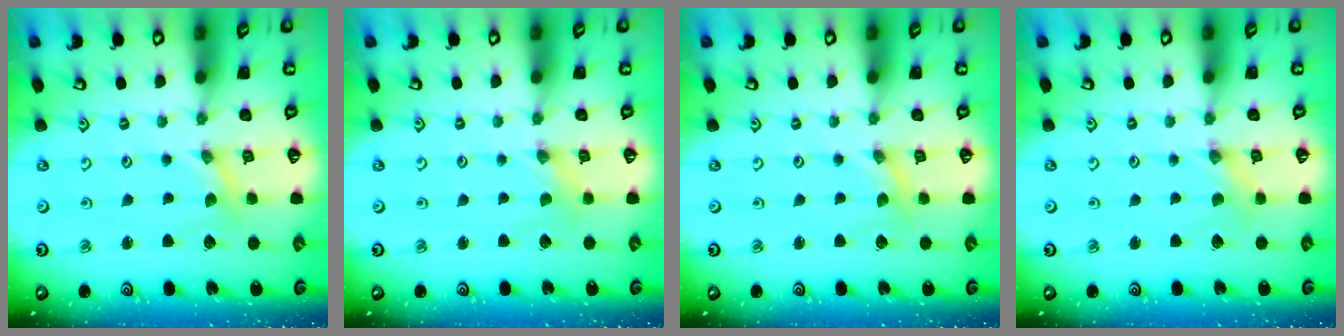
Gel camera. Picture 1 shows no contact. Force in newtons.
{"total": 0.0}
{"total": 0.0}
{"total": 0.8, "press": 0.8, "slide": 0.0}